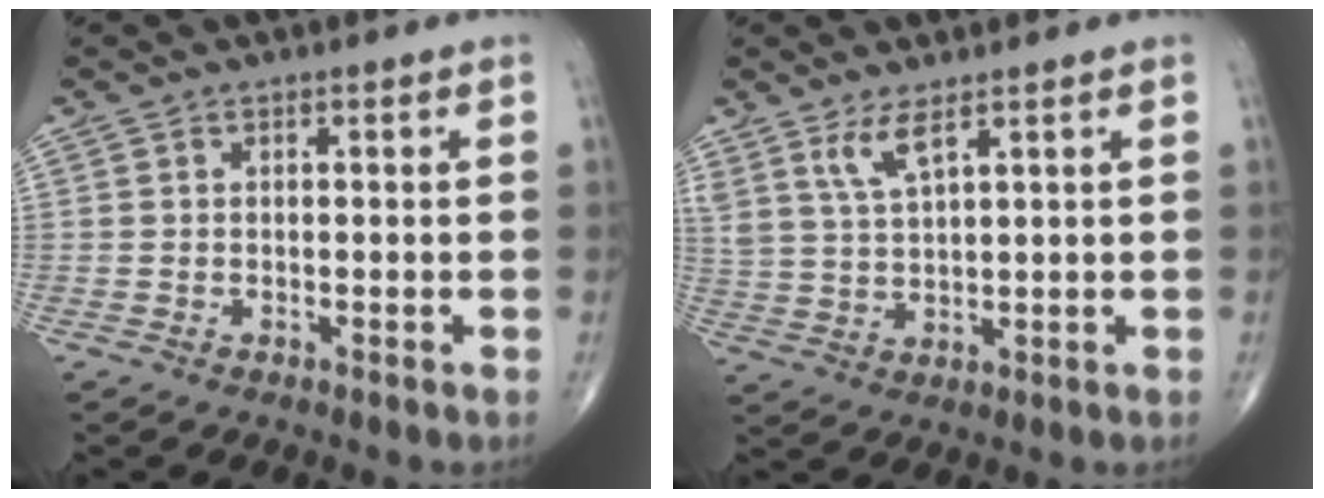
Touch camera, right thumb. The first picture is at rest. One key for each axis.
{"total": 5.3, "fx": 3.4, "fy": 1.2, "fz": 3.8, "tx": -0.083, "ty": -0.021, "tz": 0.075}